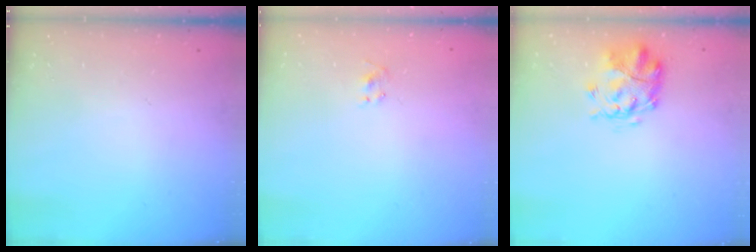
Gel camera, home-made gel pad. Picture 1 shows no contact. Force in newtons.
{"total": 1.0, "press": 0.6, "slide": 0.8}
{"total": 3.8, "press": 3.4, "slide": 1.7}